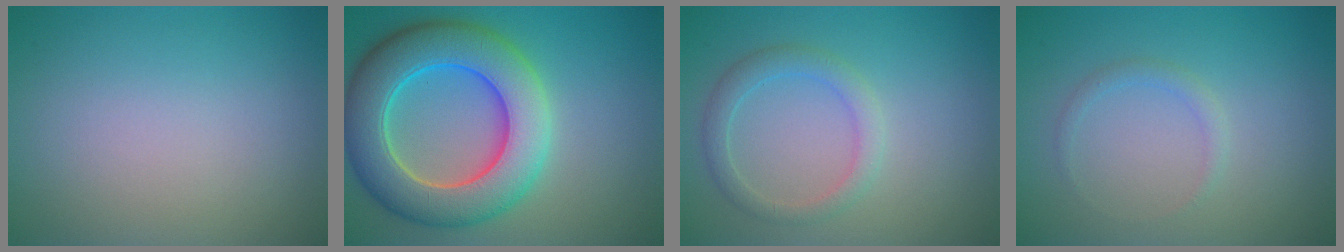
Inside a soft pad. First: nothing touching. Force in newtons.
{"total": 10.1, "press": 10.1, "slide": 0.7}
{"total": 2.4, "press": 2.4, "slide": 0.1}
{"total": 1.0, "press": 1.0, "slide": 0.1}